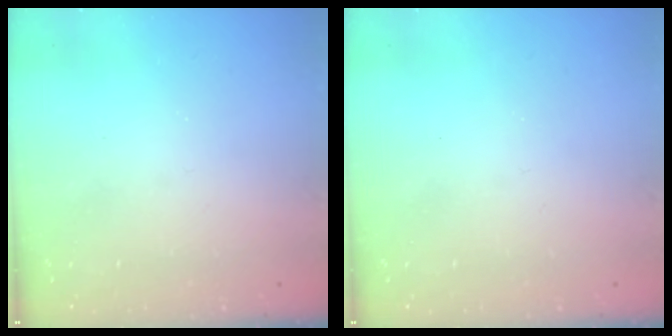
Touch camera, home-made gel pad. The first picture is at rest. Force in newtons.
{"total": 0.0}